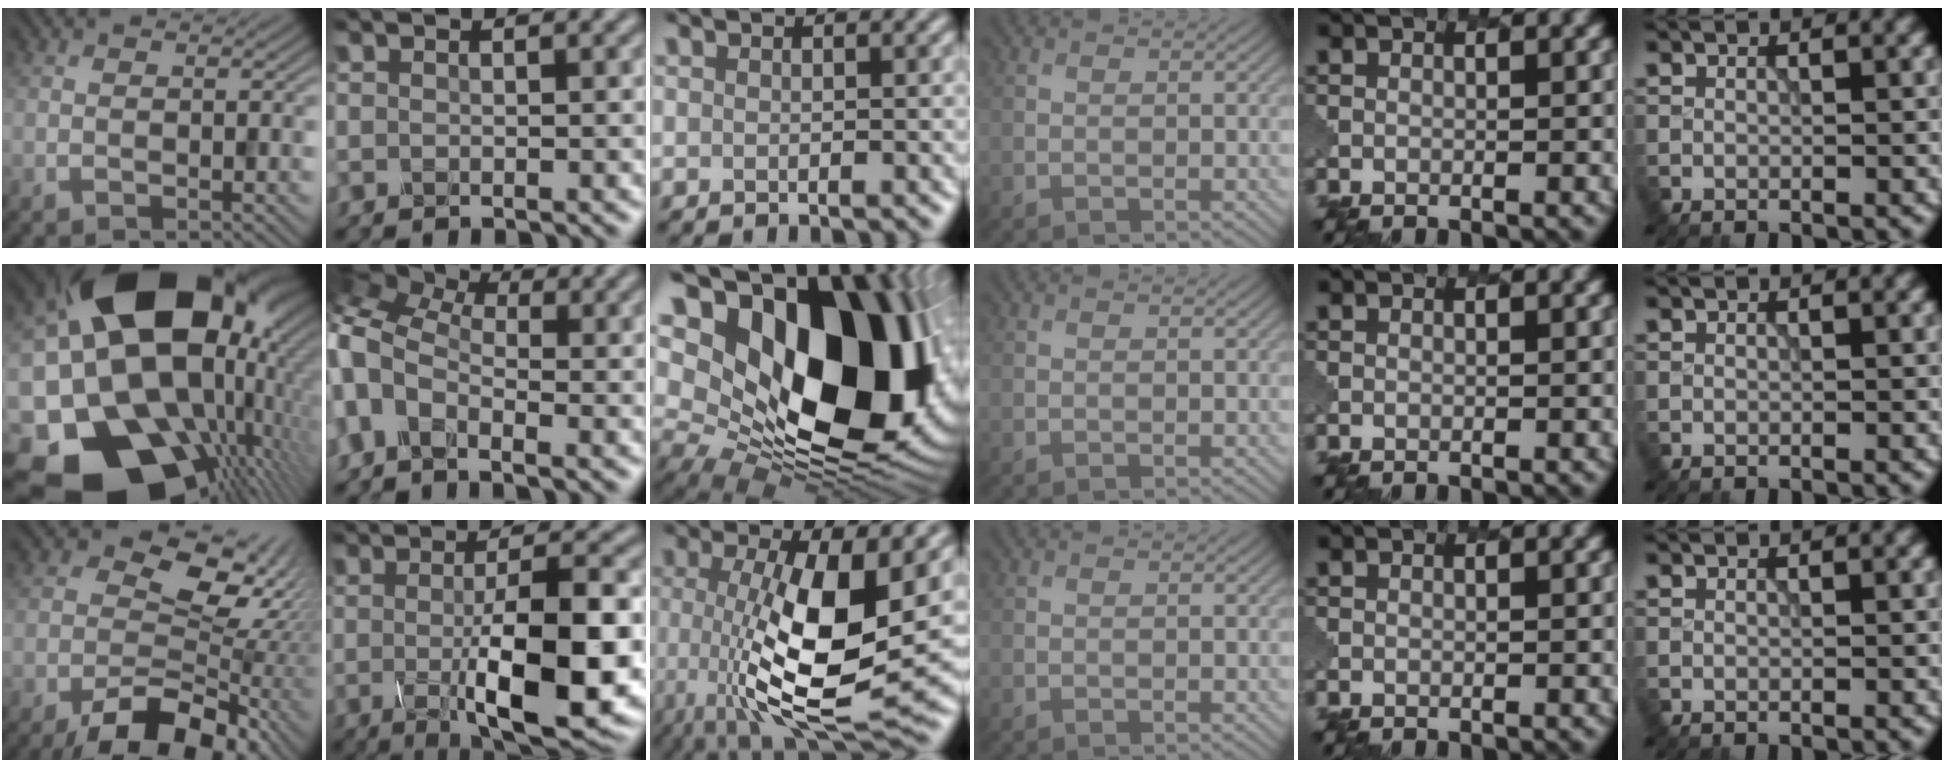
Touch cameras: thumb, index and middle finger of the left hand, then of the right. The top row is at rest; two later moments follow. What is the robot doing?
{"motion": "dispense", "object": "glue stick"}